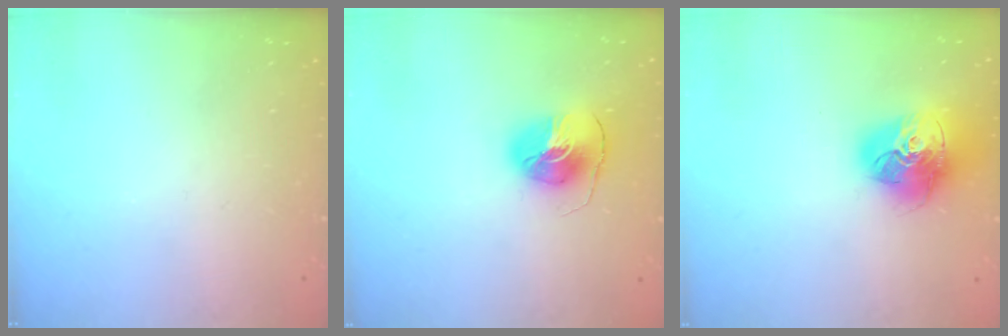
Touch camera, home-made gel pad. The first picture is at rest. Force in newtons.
{"total": 8.2, "press": 8.1, "slide": 1.3}
{"total": 18.8, "press": 18.6, "slide": 2.1}